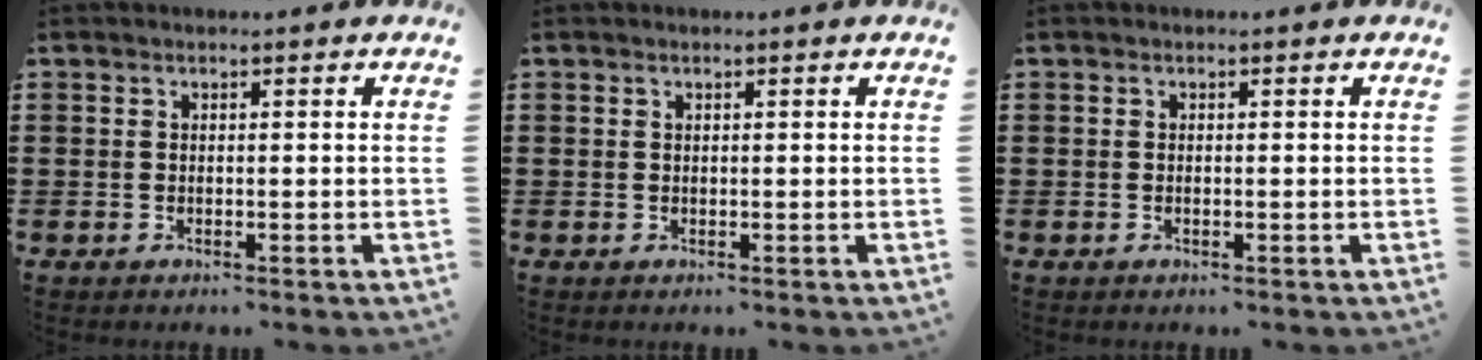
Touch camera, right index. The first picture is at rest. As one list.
[{"total": 0.0}, {"total": 0.0}]